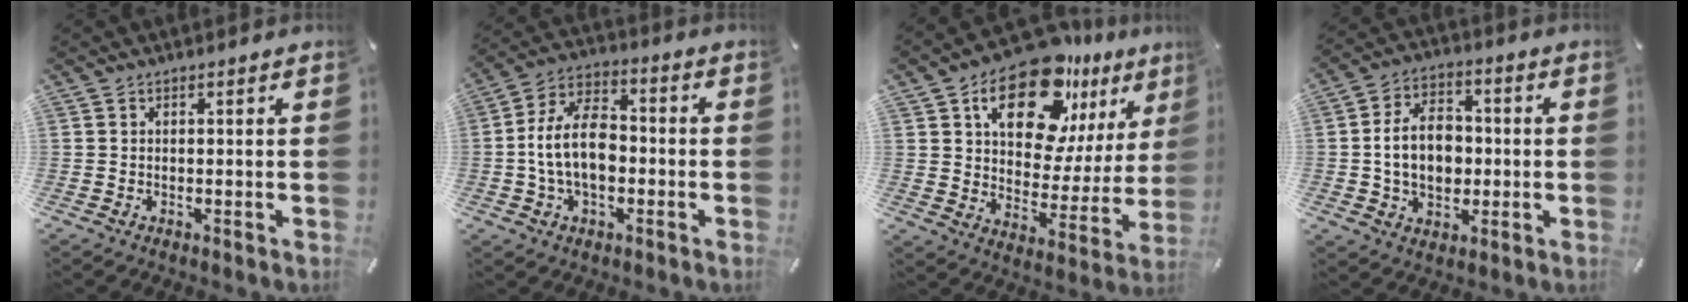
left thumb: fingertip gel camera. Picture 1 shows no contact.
{"total": 12.7, "force": [-2.0, 8.3, 9.4], "torque": [-0.192, 0.015, -0.036]}
{"total": 20.0, "force": [13.1, 10.6, 10.8], "torque": [-0.172, -0.083, 0.227]}
{"total": 11.5, "force": [-0.5, 8.7, 7.4], "torque": [-0.142, 0.011, -0.010]}